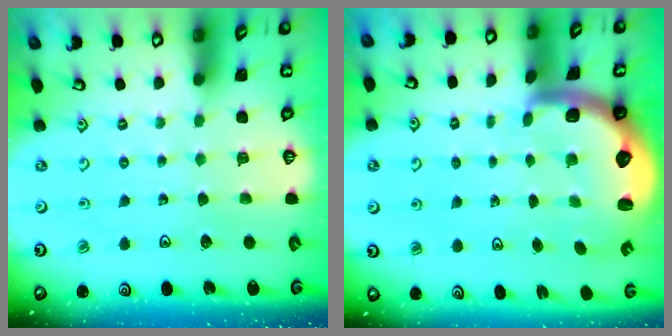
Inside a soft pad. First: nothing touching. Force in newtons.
{"total": 2.9, "press": 2.6, "slide": 1.4}